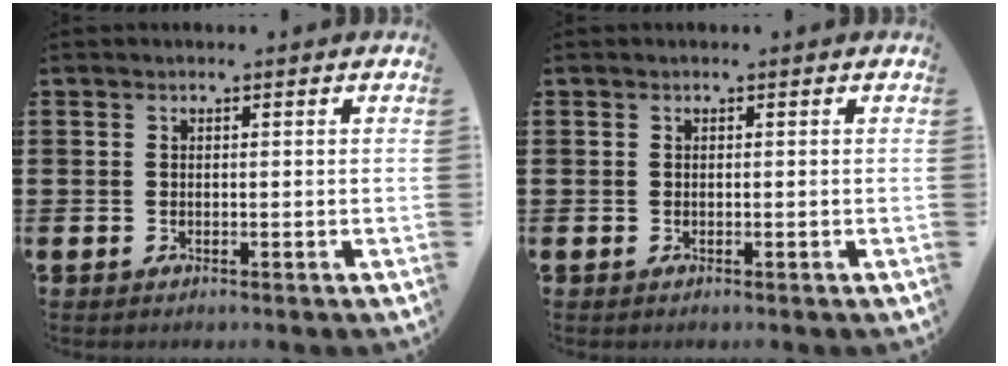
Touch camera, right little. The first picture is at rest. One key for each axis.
{"total": 0.0}